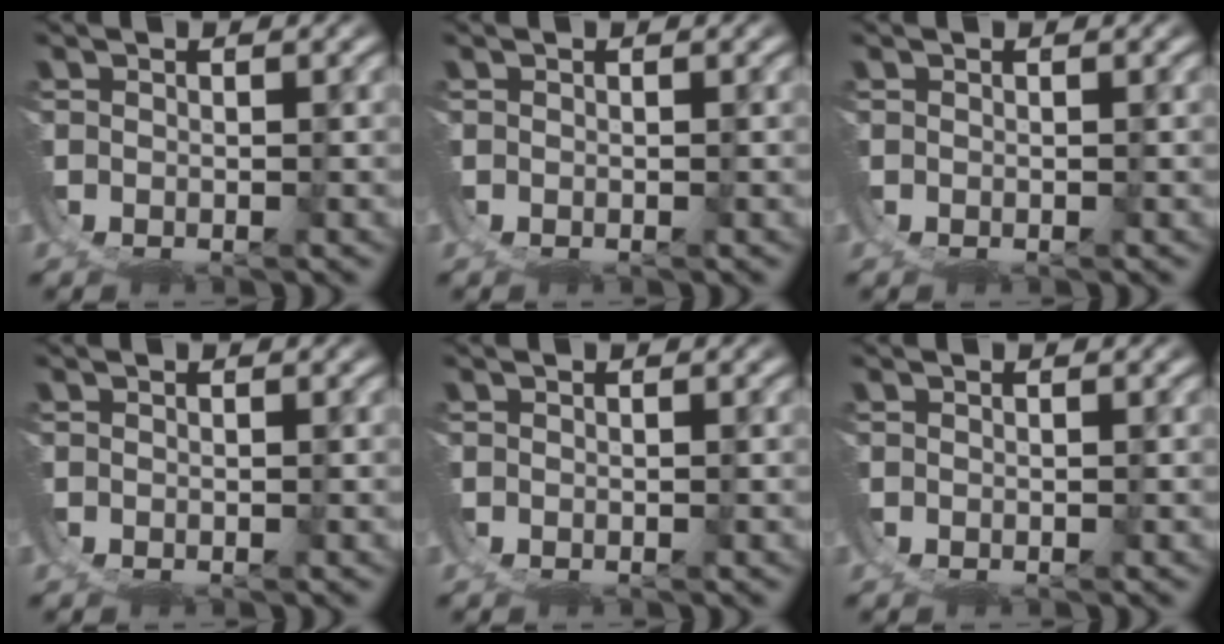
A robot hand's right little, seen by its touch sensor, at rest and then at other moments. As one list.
[{"total": 0.0}, {"total": 0.0}, {"total": 0.0}, {"total": 0.0}, {"total": 0.0}]